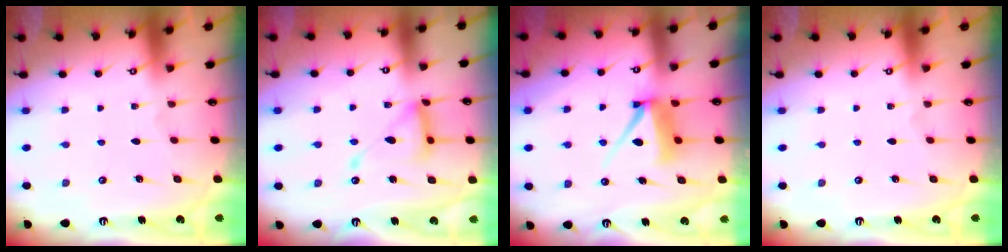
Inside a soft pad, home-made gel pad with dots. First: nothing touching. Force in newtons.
{"total": 13.3, "press": 13.3, "slide": 1.3}
{"total": 8.0, "press": 7.9, "slide": 0.7}
{"total": 0.0}